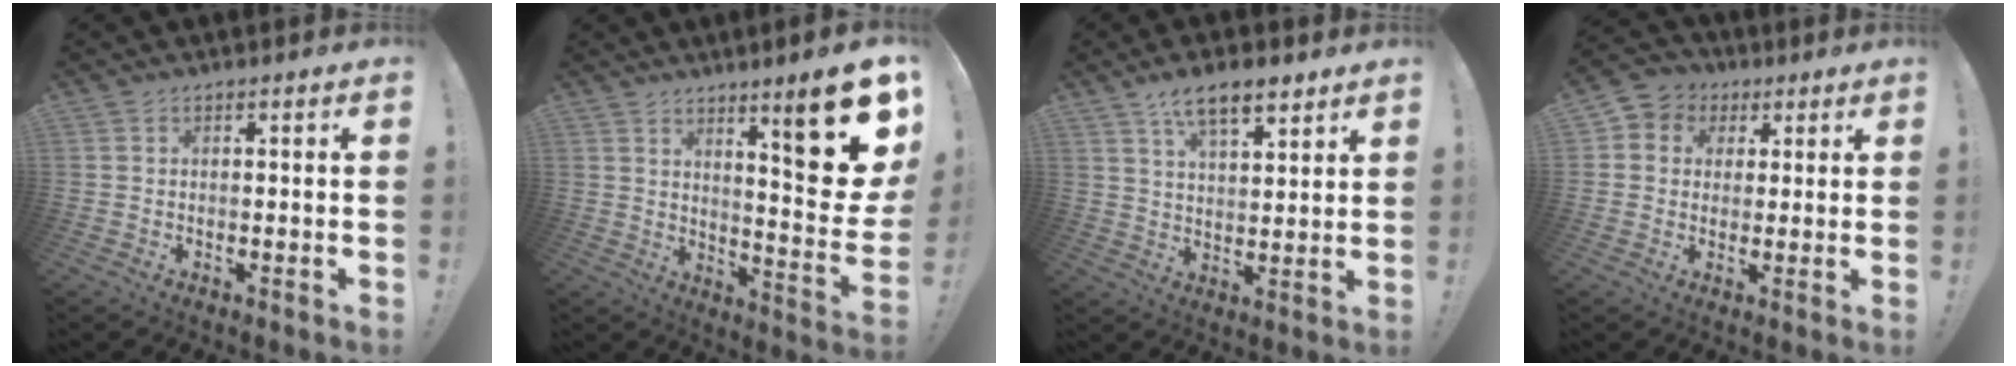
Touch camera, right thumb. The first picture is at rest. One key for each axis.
{"total": 17.9, "fx": 9.1, "fy": 3.2, "fz": 15.0, "tx": -0.193, "ty": -0.083, "tz": 0.138}
{"total": 9.6, "fx": 6.5, "fy": 3.5, "fz": 6.1, "tx": -0.089, "ty": -0.031, "tz": 0.117}
{"total": 6.1, "fx": 0.9, "fy": 5.8, "fz": 1.7, "tx": -0.015, "ty": 0.001, "tz": 0.021}